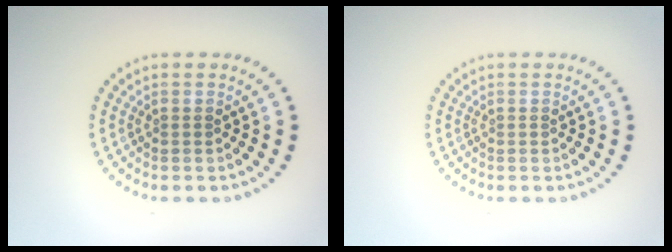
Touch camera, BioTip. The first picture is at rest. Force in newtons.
{"total": 0.0}